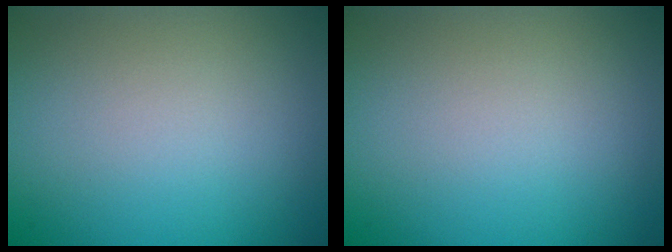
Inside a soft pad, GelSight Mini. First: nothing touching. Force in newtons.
{"total": 0.0}